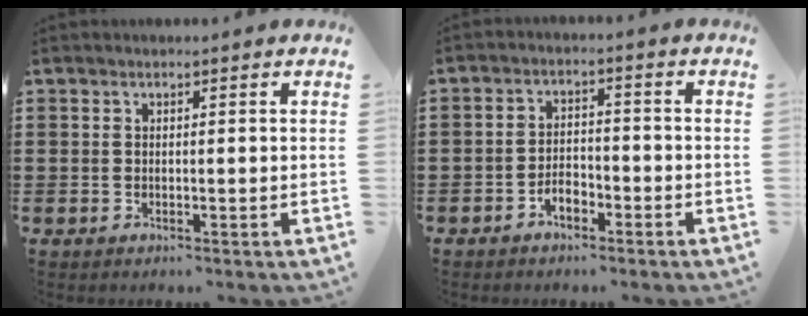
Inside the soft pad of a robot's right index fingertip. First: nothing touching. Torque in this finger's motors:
{"motor_torque": [0.40, 0.36, 0.06, 0.04]}